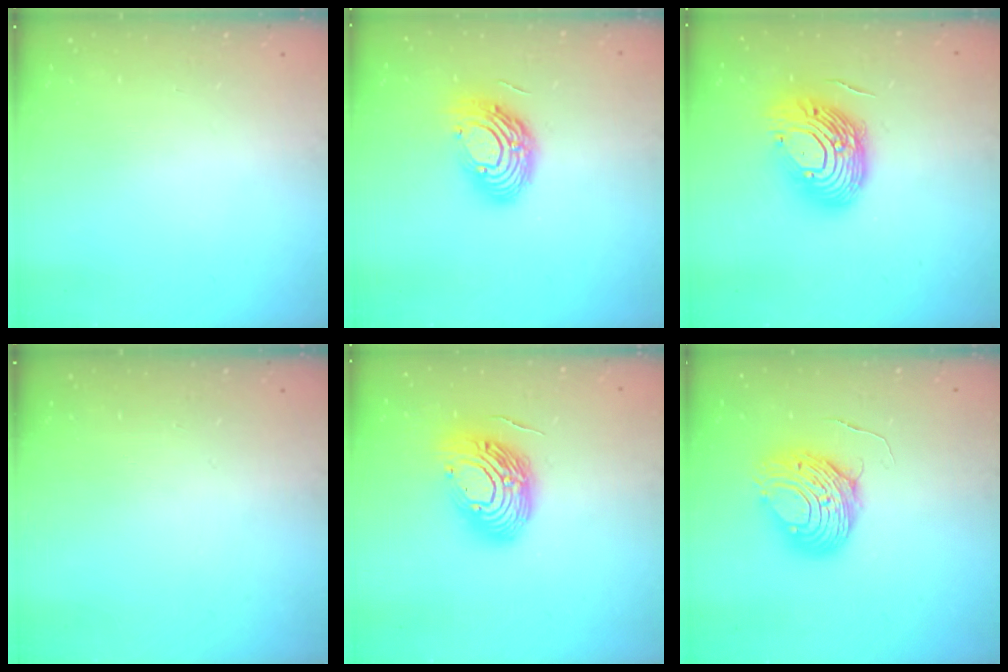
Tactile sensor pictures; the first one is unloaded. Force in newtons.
{"total": 13.0, "press": 12.9, "slide": 1.0}
{"total": 16.3, "press": 16.2, "slide": 2.1}
{"total": 0.0}
{"total": 15.7, "press": 15.7, "slide": 1.1}
{"total": 8.7, "press": 8.7, "slide": 0.9}